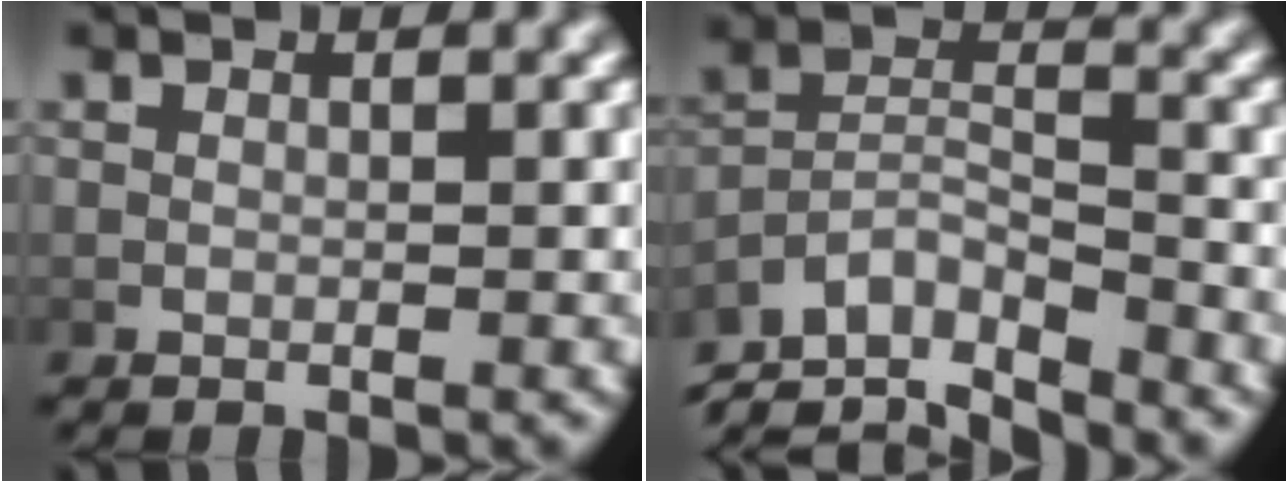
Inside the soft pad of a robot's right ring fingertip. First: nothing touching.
{"total": 8.5, "force": [-5.1, 5.1, 4.4], "torque": [-0.085, -0.037, -0.081]}